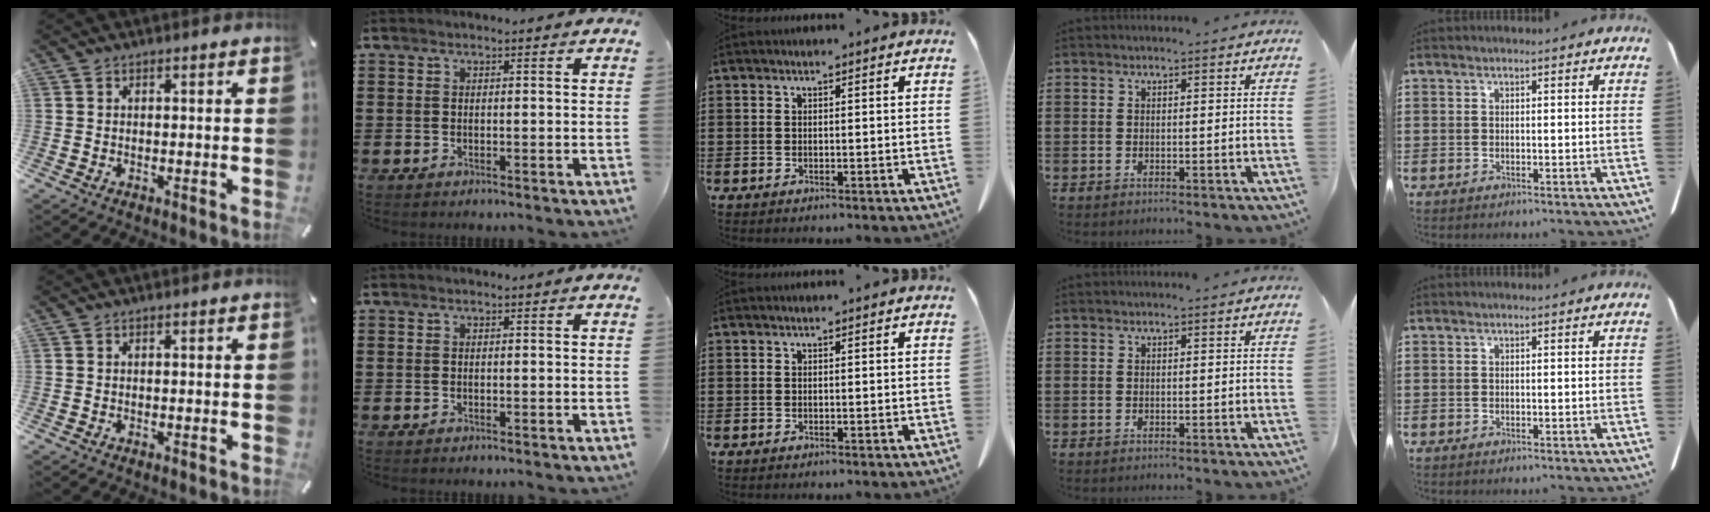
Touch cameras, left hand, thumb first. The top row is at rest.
{}